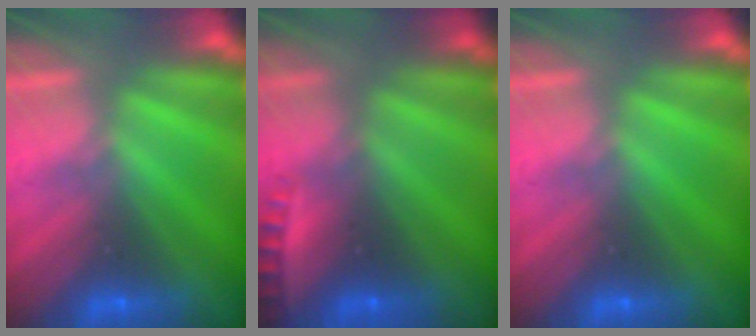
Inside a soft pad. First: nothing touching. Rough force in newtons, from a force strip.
{"total": 2.3}
{"total": 0.0}